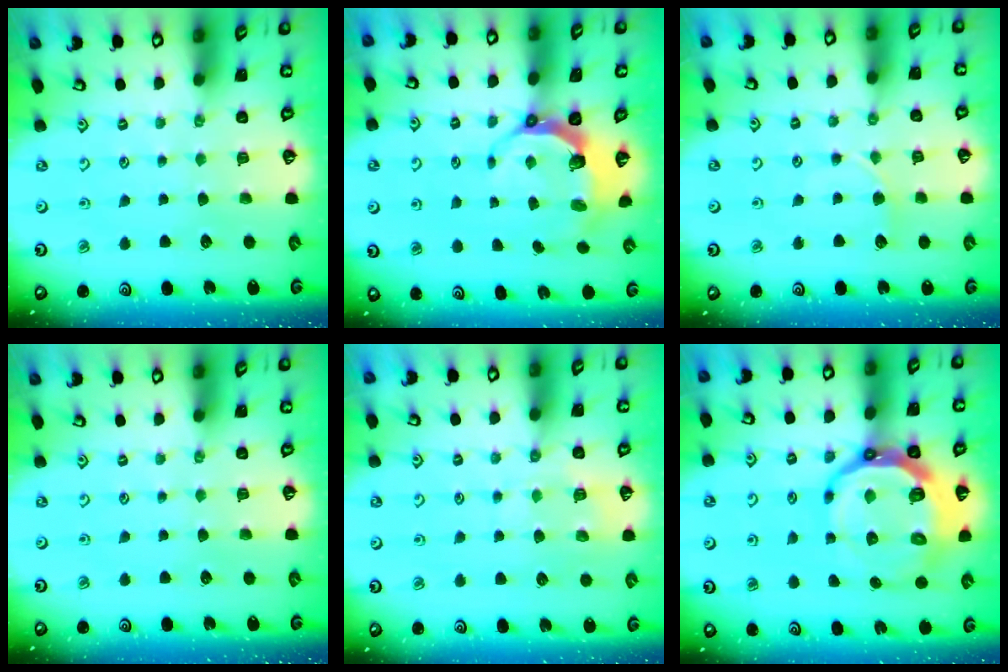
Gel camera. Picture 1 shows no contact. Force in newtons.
{"total": 6.8, "press": 5.4, "slide": 4.1}
{"total": 3.5, "press": 3.5, "slide": 0.5}
{"total": 0.0}
{"total": 6.3, "press": 6.2, "slide": 0.6}
{"total": 18.2, "press": 17.8, "slide": 3.8}